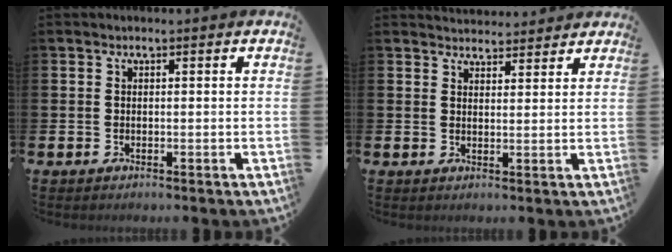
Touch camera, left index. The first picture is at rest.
{"total": 3.4, "force": [3.3, 0.7, -0.1], "torque": [0.009, -0.022, 0.058]}